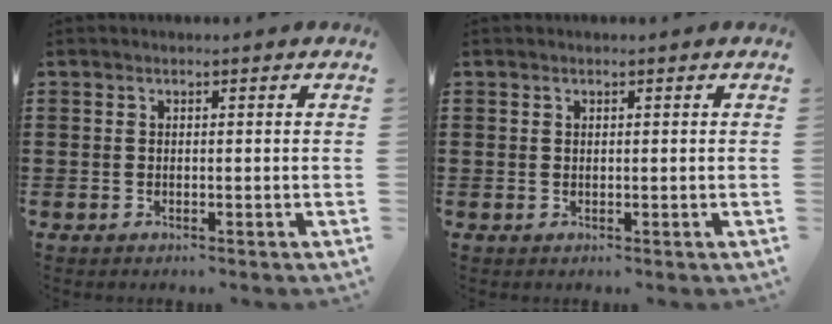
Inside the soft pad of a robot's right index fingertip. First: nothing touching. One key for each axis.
{"total": 0.0}